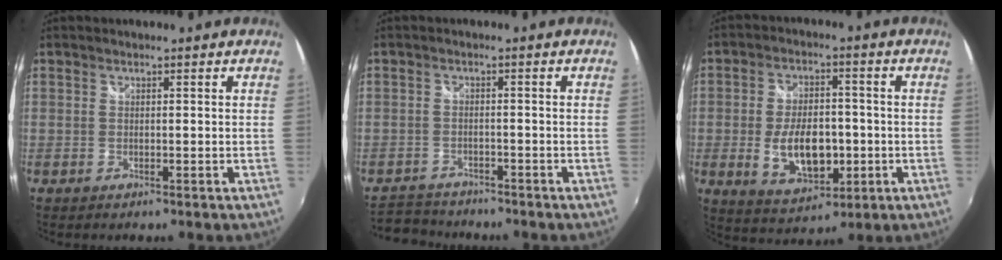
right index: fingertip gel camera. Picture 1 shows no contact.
{"total": 5.9, "force": [-5.3, 2.5, 0.6], "torque": [-0.033, 0.007, -0.093]}
{"total": 11.7, "force": [-2.2, 6.6, 9.4], "torque": [-0.181, -0.005, -0.023]}